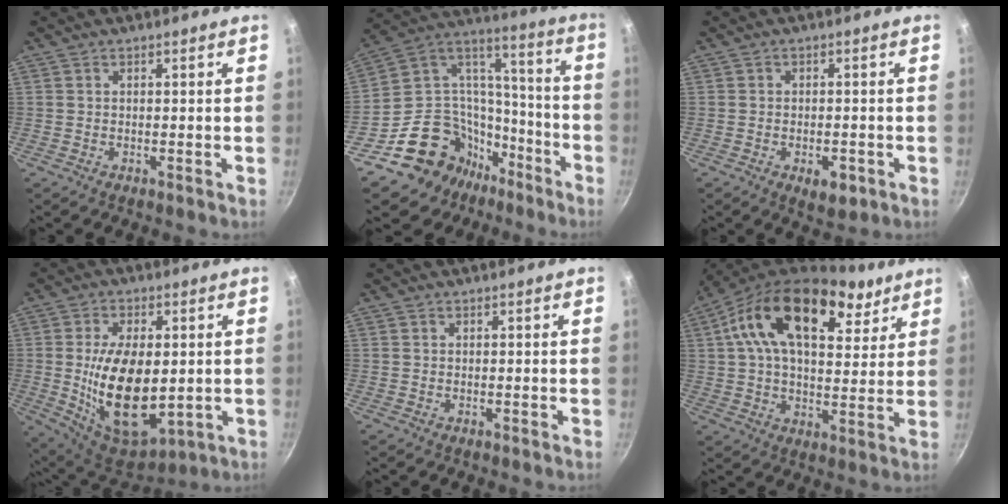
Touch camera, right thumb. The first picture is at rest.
{"total": 22.4, "force": [-12.1, 17.2, 7.7], "torque": [-0.069, 0.132, -0.196]}
{"total": 4.7, "force": [-1.9, 2.6, 3.4], "torque": [-0.036, 0.008, -0.022]}
{"total": 18.4, "force": [-0.4, 10.1, 15.3], "torque": [-0.253, -0.017, 0.010]}
{"total": 0.0}
{"total": 22.0, "force": [11.0, 12.4, 14.4], "torque": [-0.218, -0.021, 0.165]}